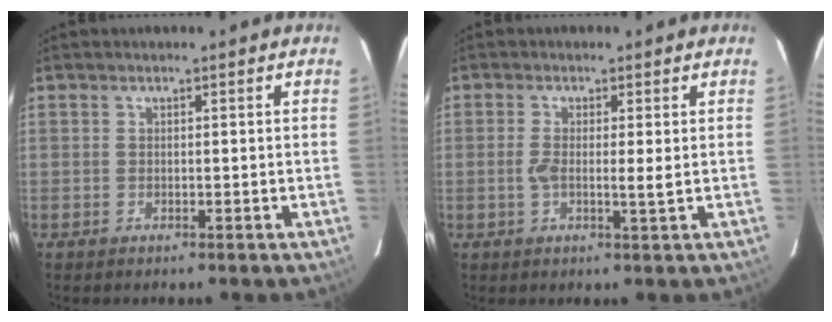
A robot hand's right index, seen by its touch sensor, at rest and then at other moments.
{"total": 3.3, "force": [0.1, 0.3, 3.3], "torque": [-0.063, -0.002, 0.000]}